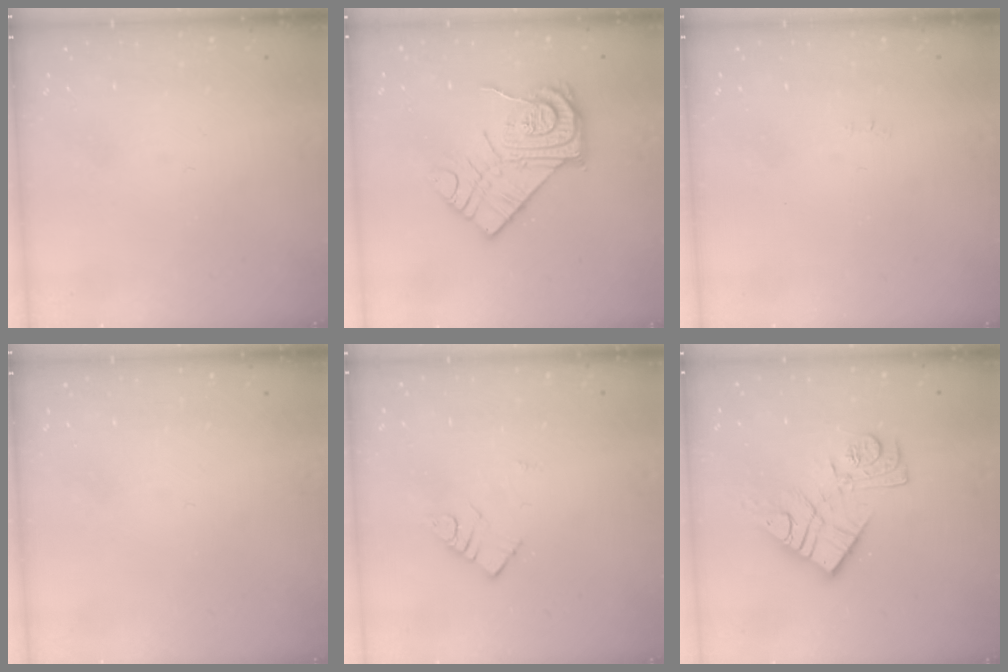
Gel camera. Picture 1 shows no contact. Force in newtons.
{"total": 14.9, "press": 14.8, "slide": 1.2}
{"total": 2.5, "press": 2.5, "slide": 0.3}
{"total": 0.0}
{"total": 4.3, "press": 4.3, "slide": 0.5}
{"total": 13.5, "press": 13.5, "slide": 0.8}